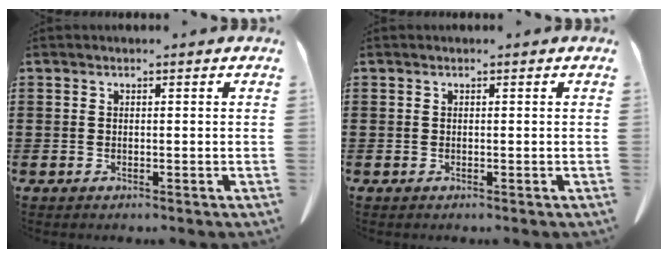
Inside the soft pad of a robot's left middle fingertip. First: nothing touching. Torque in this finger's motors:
{"motor_torque": [0.00, 0.00, 0.00, 0.00]}